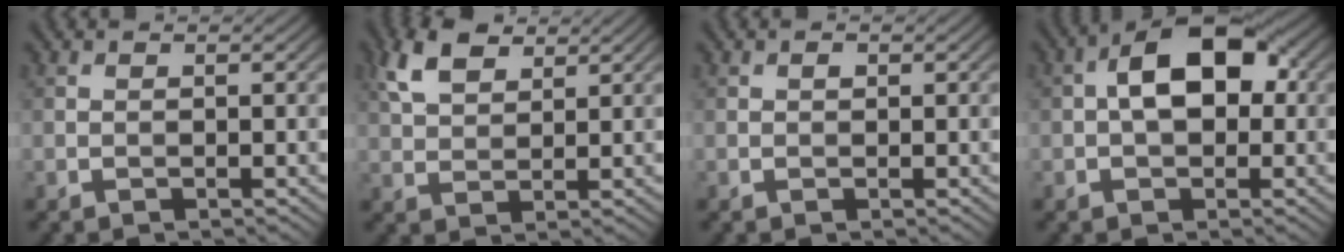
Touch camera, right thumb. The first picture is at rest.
{"total": 6.1, "force": [3.5, 3.2, 3.9], "torque": [-0.090, 0.010, 0.068]}
{"total": 0.6, "force": [0.2, 0.4, 0.3], "torque": [-0.003, -0.002, 0.002]}
{"total": 8.5, "force": [0.8, 5.1, 6.7], "torque": [-0.102, 0.014, 0.001]}